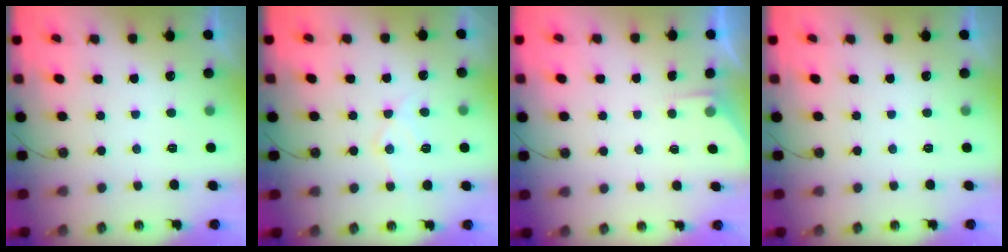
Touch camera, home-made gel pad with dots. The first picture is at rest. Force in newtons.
{"total": 9.3, "press": 9.3, "slide": 0.7}
{"total": 2.1, "press": 2.0, "slide": 0.3}
{"total": 0.0}